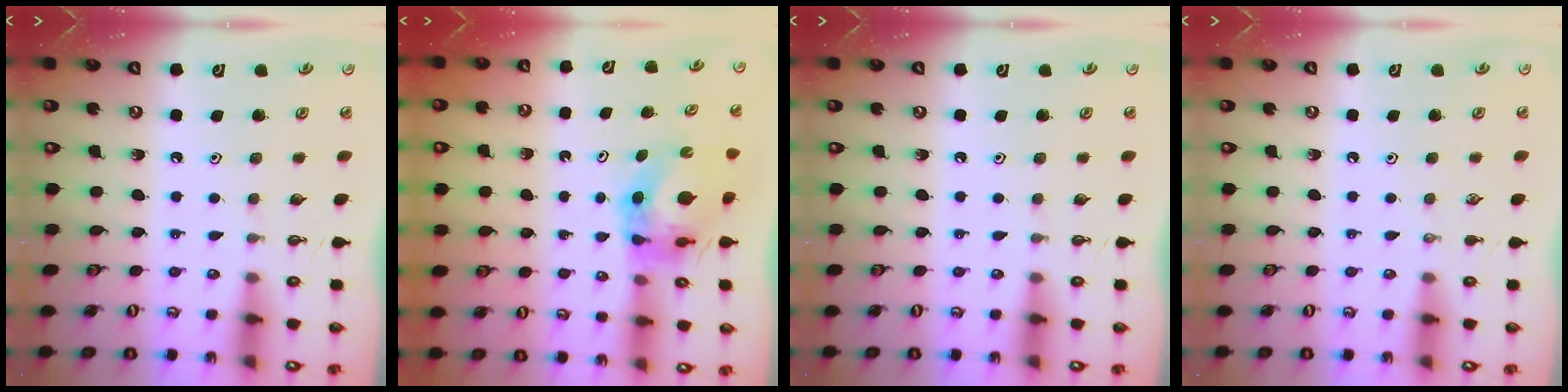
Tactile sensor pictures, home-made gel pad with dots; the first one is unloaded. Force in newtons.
{"total": 6.6, "press": 6.6, "slide": 0.9}
{"total": 0.0}
{"total": 0.0}